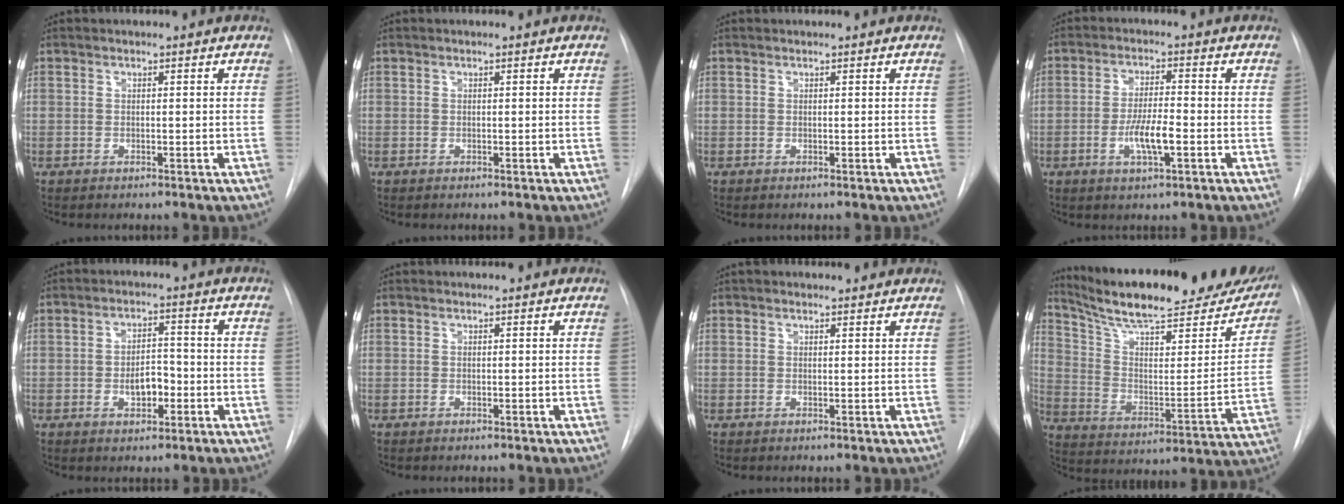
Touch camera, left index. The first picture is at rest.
{"total": 0.0}
{"total": 0.0}
{"total": 5.7, "force": [-2.2, 1.0, 5.1], "torque": [-0.099, -0.008, -0.038]}
{"total": 4.3, "force": [-1.8, 2.2, 3.3], "torque": [-0.051, 0.001, -0.026]}
{"total": 0.0}
{"total": 2.5, "force": [2.4, 0.7, 0.5], "torque": [-0.008, 0.016, 0.027]}
{"total": 27.6, "force": [23.7, 5.3, 13.0], "torque": [-0.200, -0.053, 0.326]}